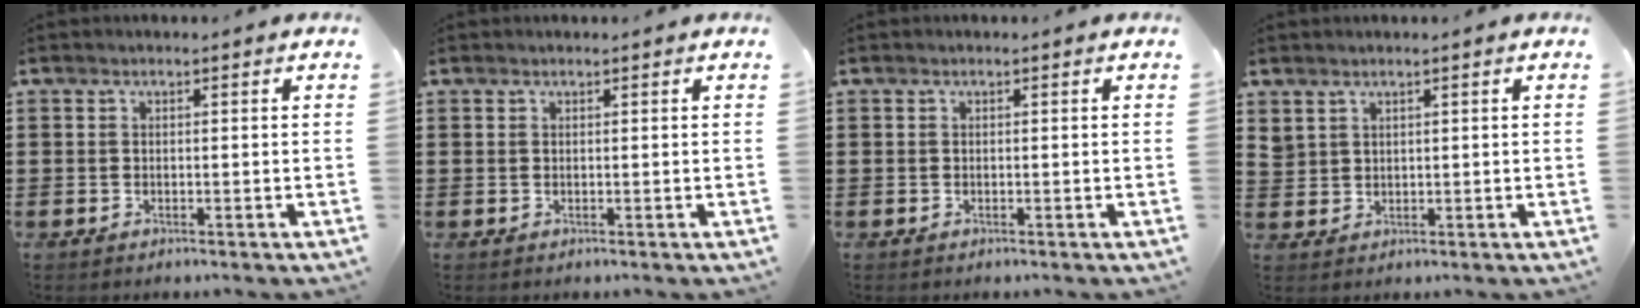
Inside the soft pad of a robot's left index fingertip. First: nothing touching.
{"total": 0.0}
{"total": 0.0}
{"total": 1.6, "force": [1.3, 0.9, 0.2], "torque": [-0.008, 0.002, 0.026]}